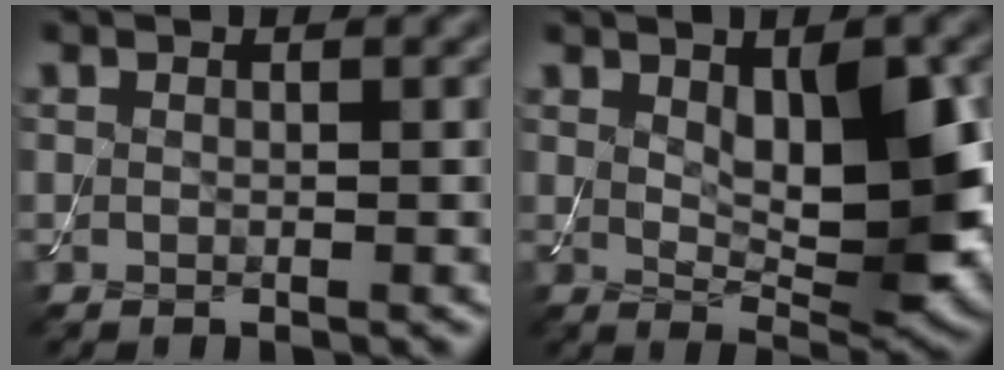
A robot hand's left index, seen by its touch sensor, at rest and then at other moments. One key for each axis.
{"total": 7.5, "fx": 1.0, "fy": 3.0, "fz": 6.8, "tx": -0.106, "ty": -0.006, "tz": 0.024}